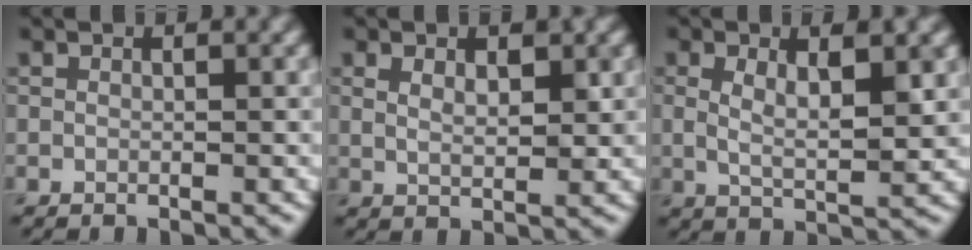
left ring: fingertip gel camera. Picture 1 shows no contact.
{"total": 2.5, "force": [1.2, 1.2, 1.9], "torque": [-0.032, -0.004, 0.024]}
{"total": 4.1, "force": [1.2, 1.3, 3.7], "torque": [-0.070, -0.005, 0.022]}